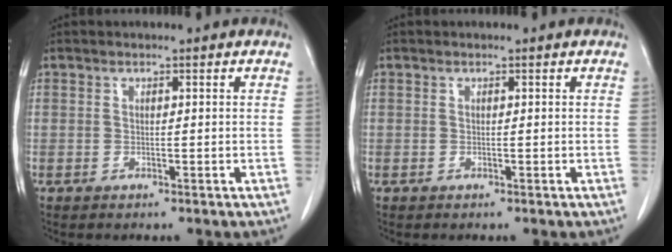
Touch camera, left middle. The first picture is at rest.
{"total": 0.0}